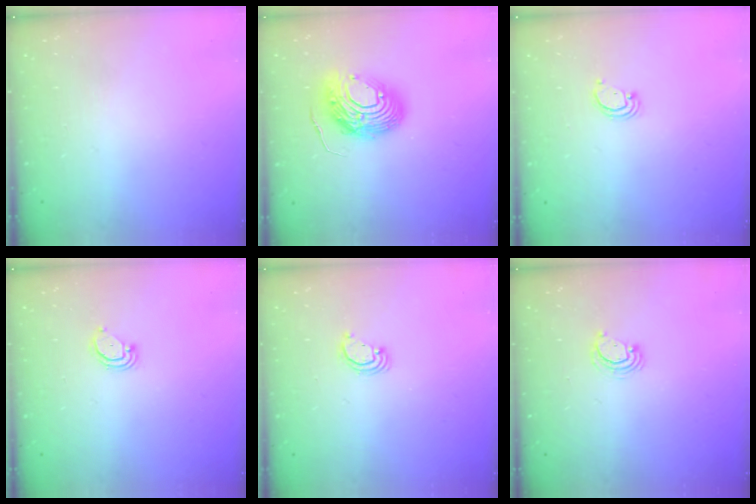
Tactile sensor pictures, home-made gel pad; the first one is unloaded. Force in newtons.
{"total": 12.5, "press": 12.4, "slide": 0.9}
{"total": 2.4, "press": 2.4, "slide": 0.2}
{"total": 3.0, "press": 3.0, "slide": 0.2}
{"total": 2.8, "press": 2.8, "slide": 0.2}
{"total": 4.3, "press": 4.3, "slide": 0.4}